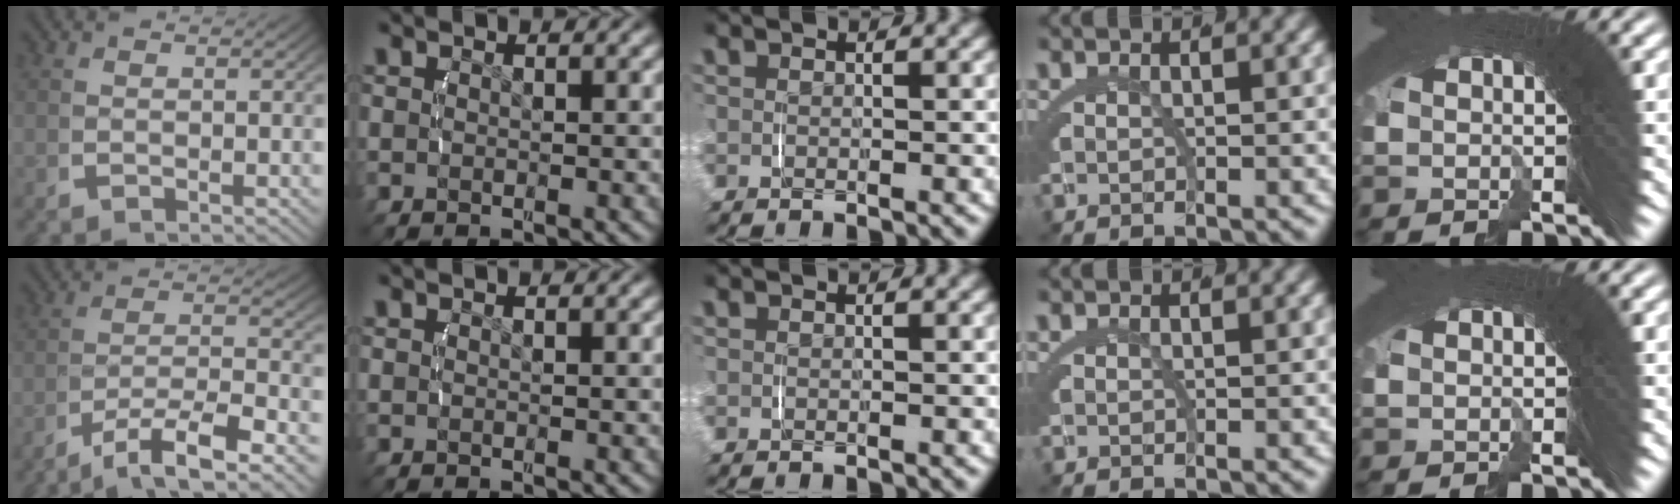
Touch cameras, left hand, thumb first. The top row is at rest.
{"thumb": {"total": 6.9, "force": [-2.7, 3.1, 5.5], "torque": [-0.093, -0.017, -0.039]}}